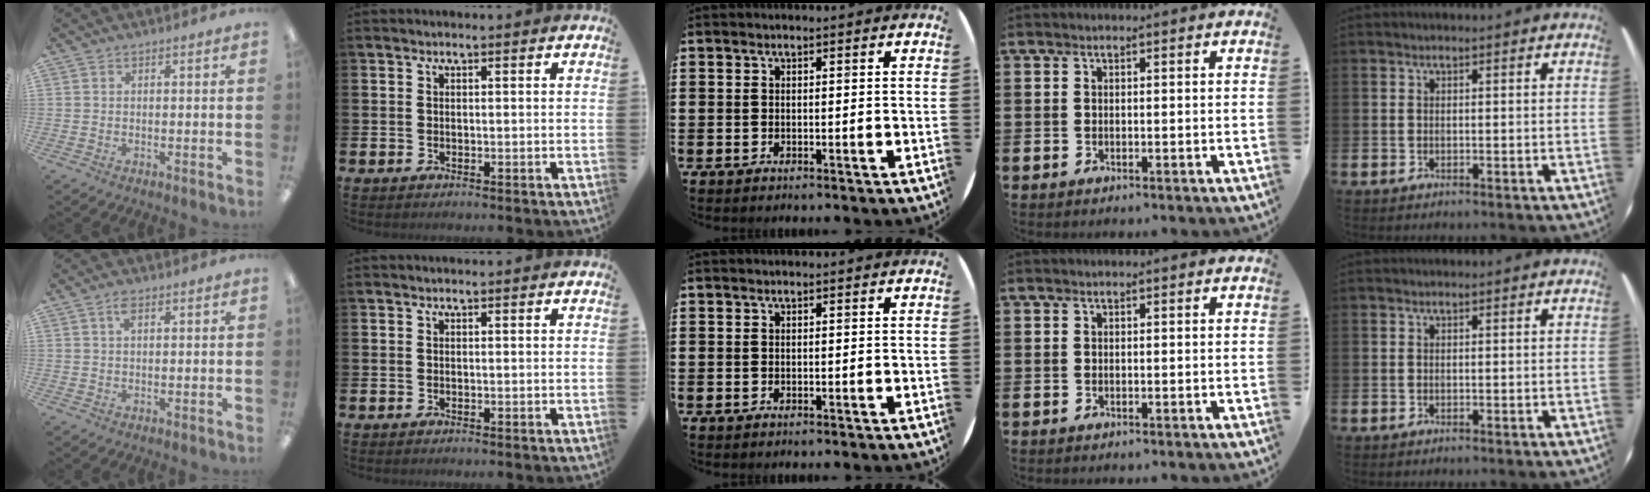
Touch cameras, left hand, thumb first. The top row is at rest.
{"thumb": {"total": 2.9, "force": [1.6, 1.2, 2.1], "torque": [-0.040, 0.001, 0.025]}}